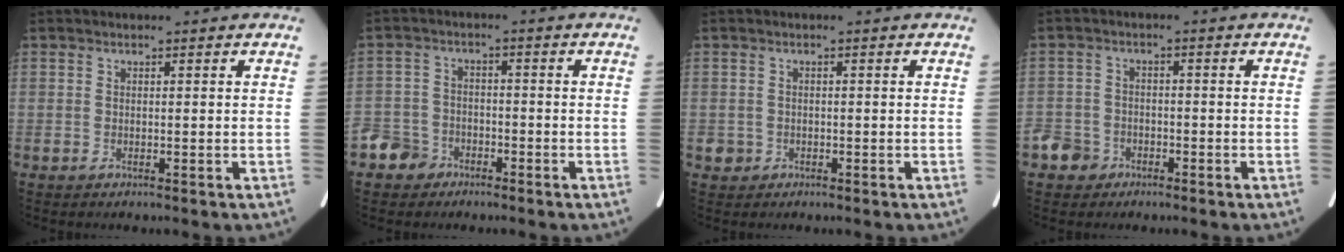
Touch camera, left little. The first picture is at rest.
{"total": 5.2, "force": [-3.6, 3.7, 0.8], "torque": [-0.017, 0.007, -0.068]}
{"total": 1.4, "force": [-0.5, 1.3, 0.1], "torque": [-0.001, 0.005, -0.008]}
{"total": 4.5, "force": [-2.9, 3.4, 0.8], "torque": [-0.017, 0.008, -0.053]}